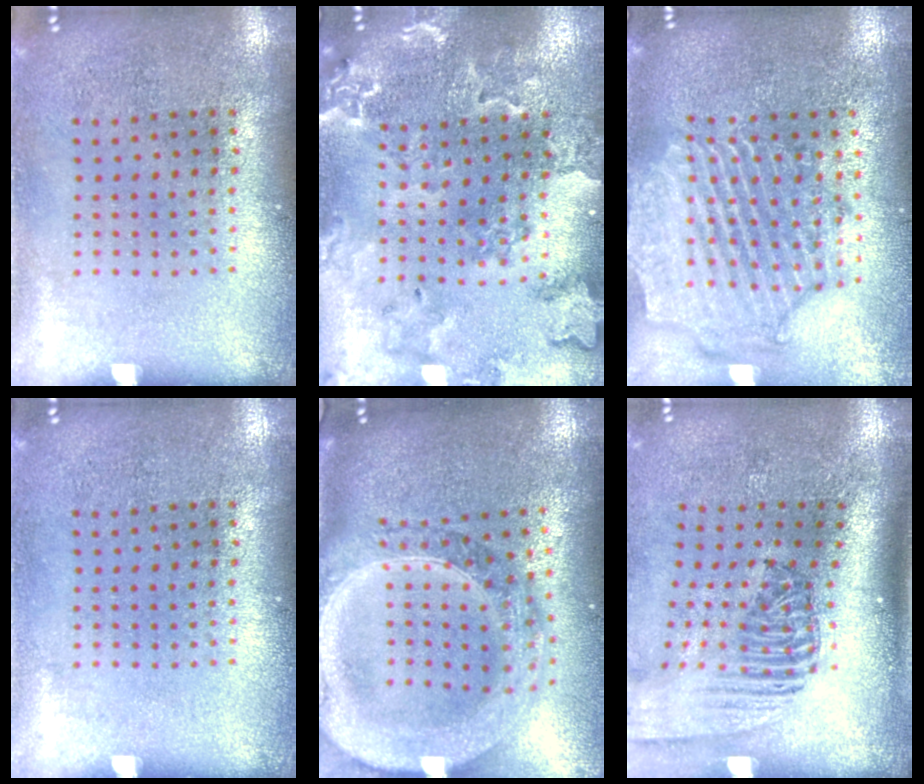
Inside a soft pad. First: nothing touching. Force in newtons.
{"total": 1.8, "press": 1.8, "slide": 0.2}
{"total": 2.2, "press": 2.1, "slide": 0.8}
{"total": 0.0}
{"total": 3.4, "press": 2.8, "slide": 2.0}
{"total": 2.4, "press": 1.8, "slide": 1.7}